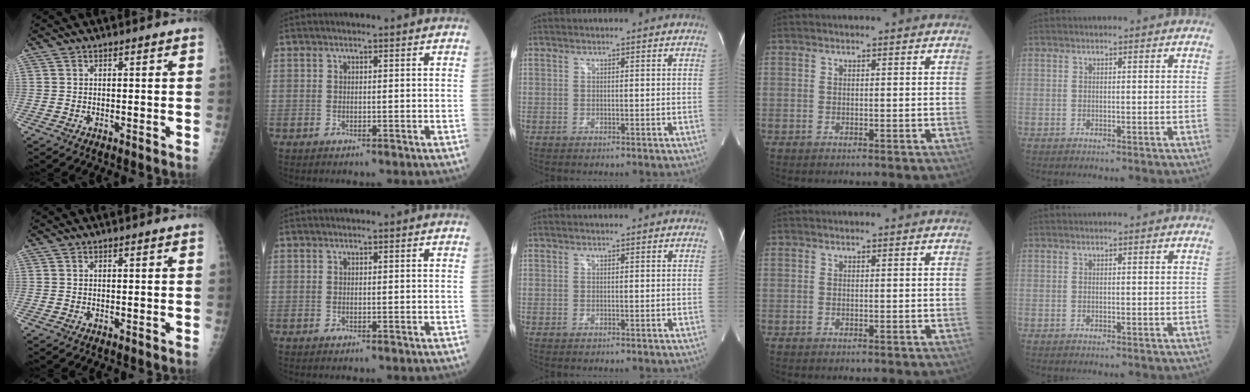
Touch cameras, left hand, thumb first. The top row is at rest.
{}